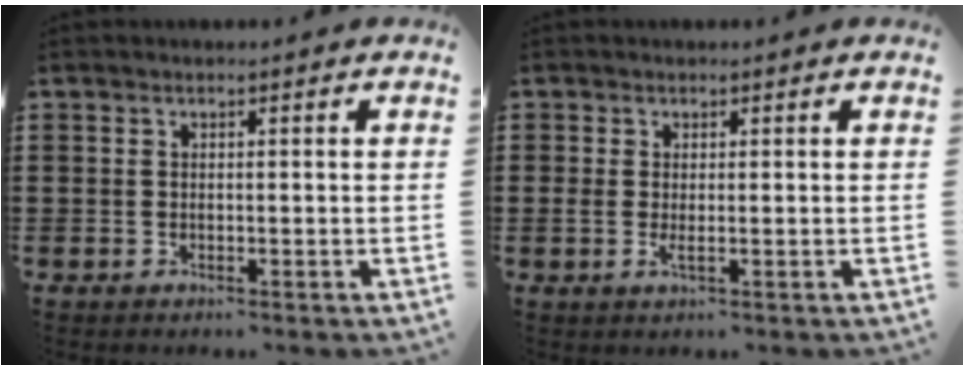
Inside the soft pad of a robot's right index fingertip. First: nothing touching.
{"total": 1.3, "force": [0.2, 0.4, 1.2], "torque": [-0.023, 0.001, 0.005]}